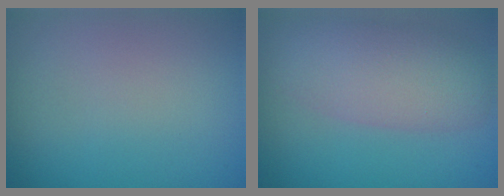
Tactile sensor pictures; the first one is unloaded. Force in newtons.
{"total": 6.3, "press": 6.3, "slide": 0.4}